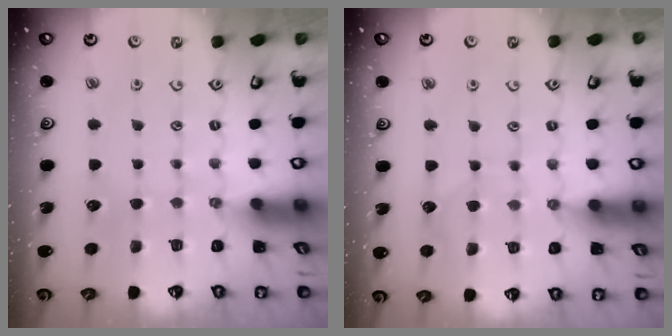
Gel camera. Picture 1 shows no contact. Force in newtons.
{"total": 5.3, "press": 5.3, "slide": 0.7}